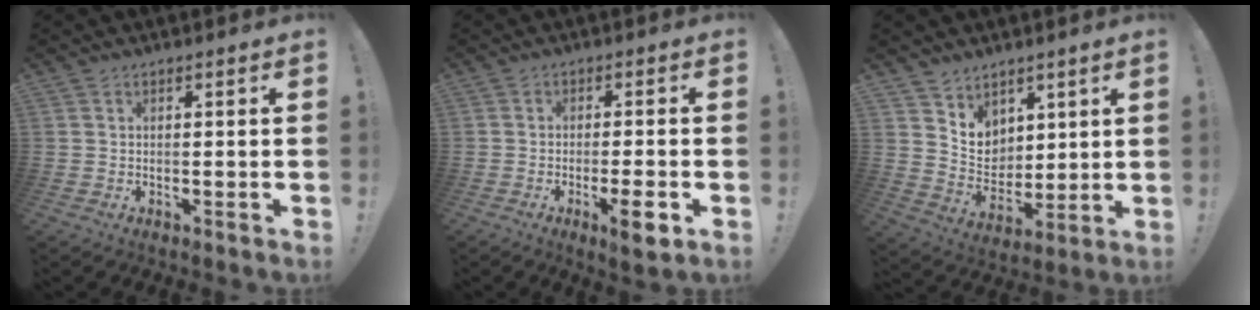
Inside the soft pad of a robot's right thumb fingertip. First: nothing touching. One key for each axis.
{"total": 6.4, "fx": -3.0, "fy": 0.7, "fz": 5.6, "tx": -0.077, "ty": 0.006, "tz": -0.045}
{"total": 8.1, "fx": 5.9, "fy": 5.5, "fz": 0.7, "tx": -0.020, "ty": -0.063, "tz": 0.119}